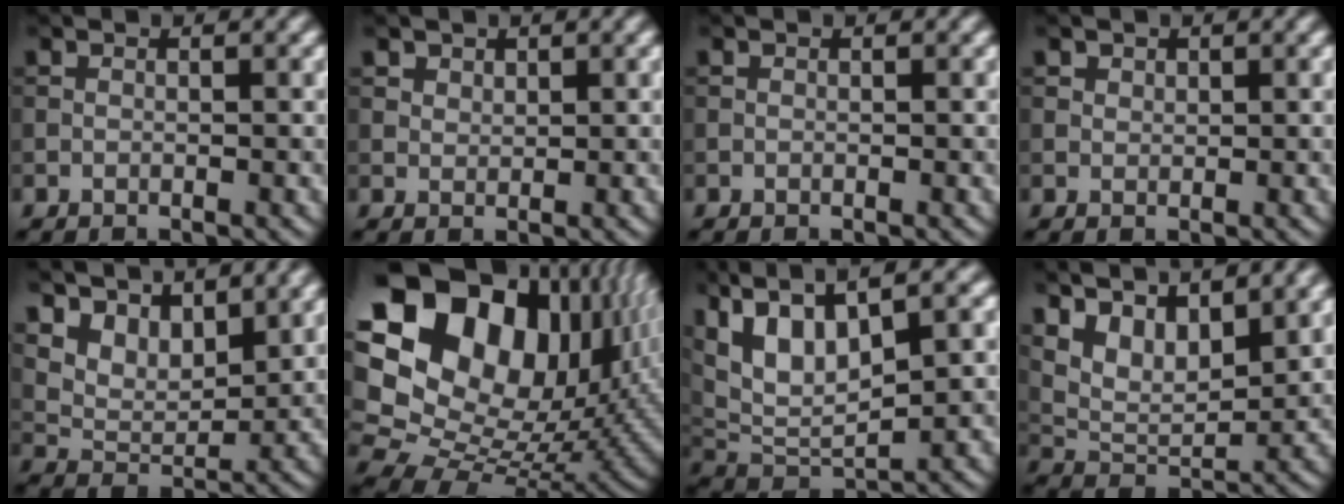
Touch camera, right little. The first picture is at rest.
{"total": 1.5, "force": [1.1, 1.0, 0.4], "torque": [-0.009, -0.010, 0.026]}
{"total": 0.0}
{"total": 1.0, "force": [0.6, 0.7, 0.2], "torque": [-0.003, -0.003, 0.011]}
{"total": 7.1, "force": [5.5, 3.1, 3.3], "torque": [-0.085, -0.011, 0.112]}
{"total": 21.7, "force": [7.3, 15.2, 13.7], "torque": [-0.289, 0.026, 0.145]}
{"total": 10.5, "force": [3.7, 4.7, 8.7], "torque": [-0.174, 0.020, 0.063]}
{"total": 8.3, "force": [5.5, 3.3, 5.3], "torque": [-0.115, 0.013, 0.096]}